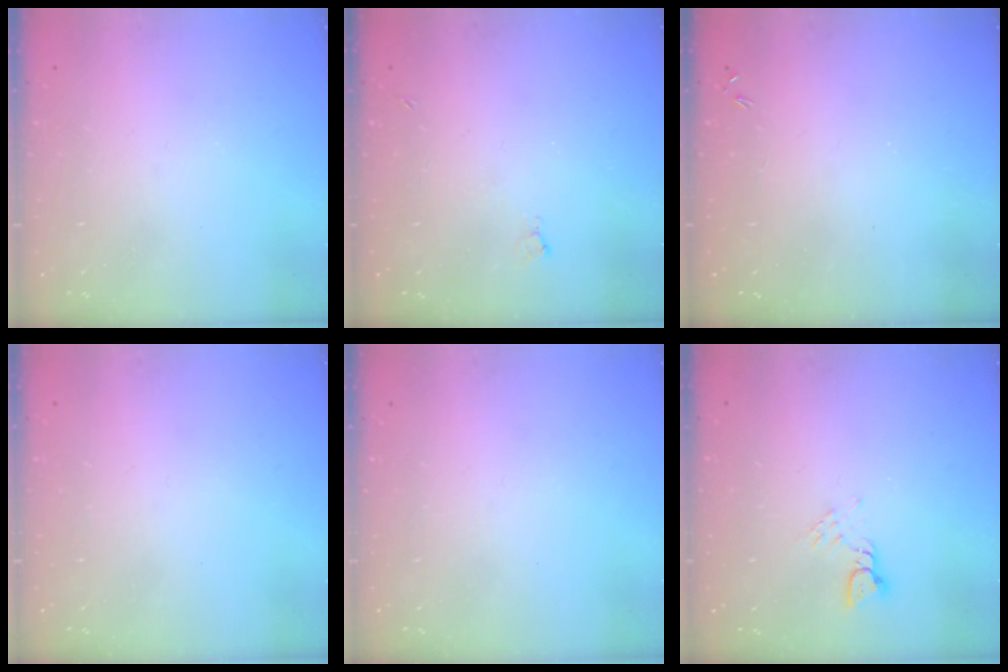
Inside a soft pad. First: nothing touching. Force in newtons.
{"total": 2.5, "press": 2.4, "slide": 0.6}
{"total": 0.0}
{"total": 0.0}
{"total": 0.0}
{"total": 4.2, "press": 4.1, "slide": 0.4}